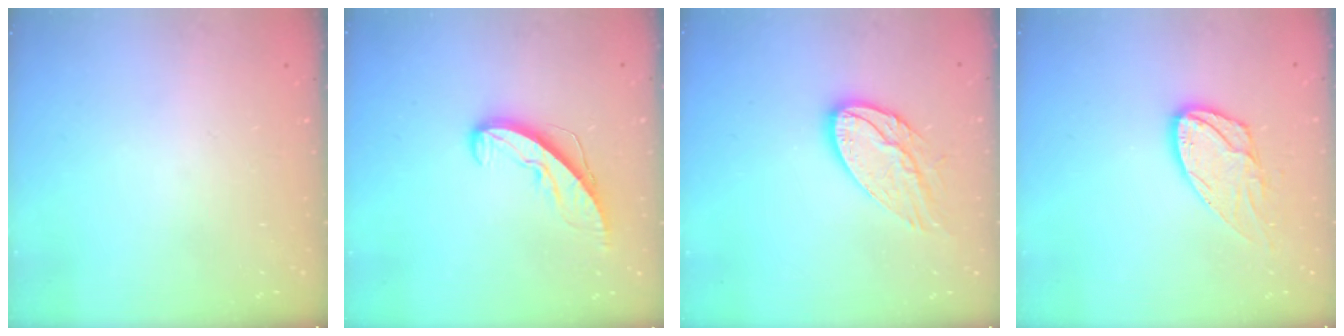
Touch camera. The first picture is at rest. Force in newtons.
{"total": 8.4, "press": 8.3, "slide": 0.6}
{"total": 14.0, "press": 13.9, "slide": 1.0}
{"total": 11.6, "press": 11.6, "slide": 0.9}